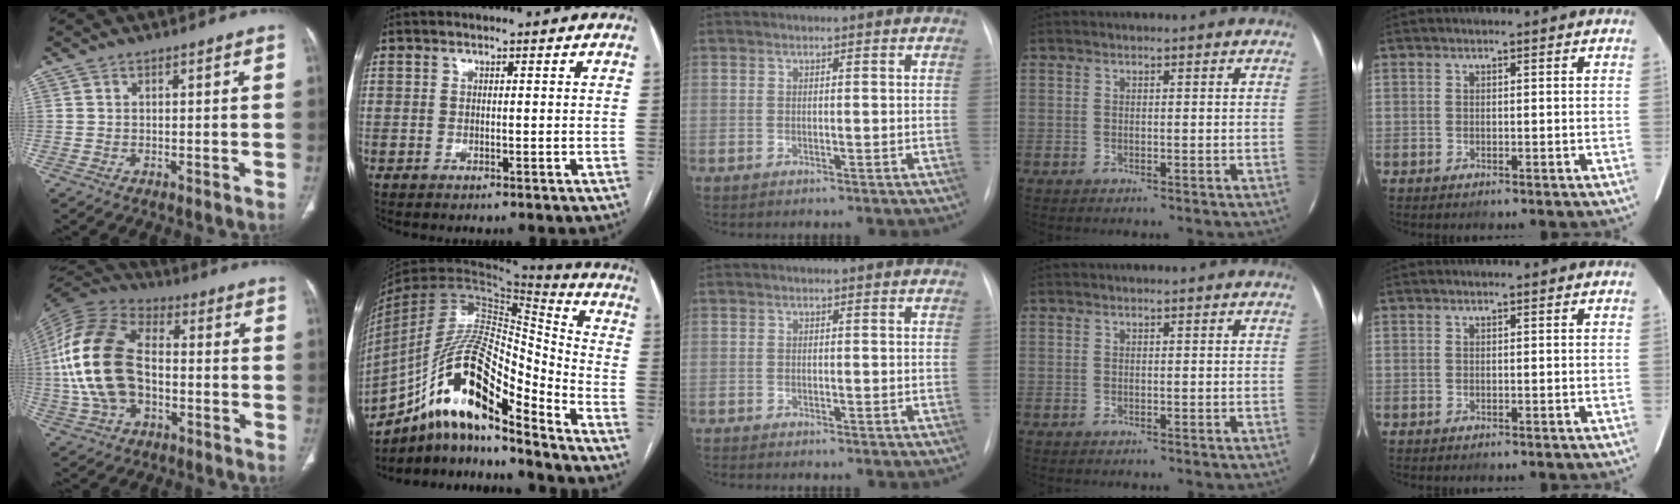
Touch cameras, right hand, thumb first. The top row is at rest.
{"thumb": {"total": 19.4, "force": [-1.4, 12.3, 14.9], "torque": [-0.305, 0.025, -0.029]}, "index": {"total": 17.9, "force": [-11.3, 4.1, 13.2], "torque": [-0.247, 0.027, -0.195]}, "middle": {"total": 0.8, "force": [-0.7, 0.0, 0.3], "torque": [-0.003, -0.002, -0.009]}}